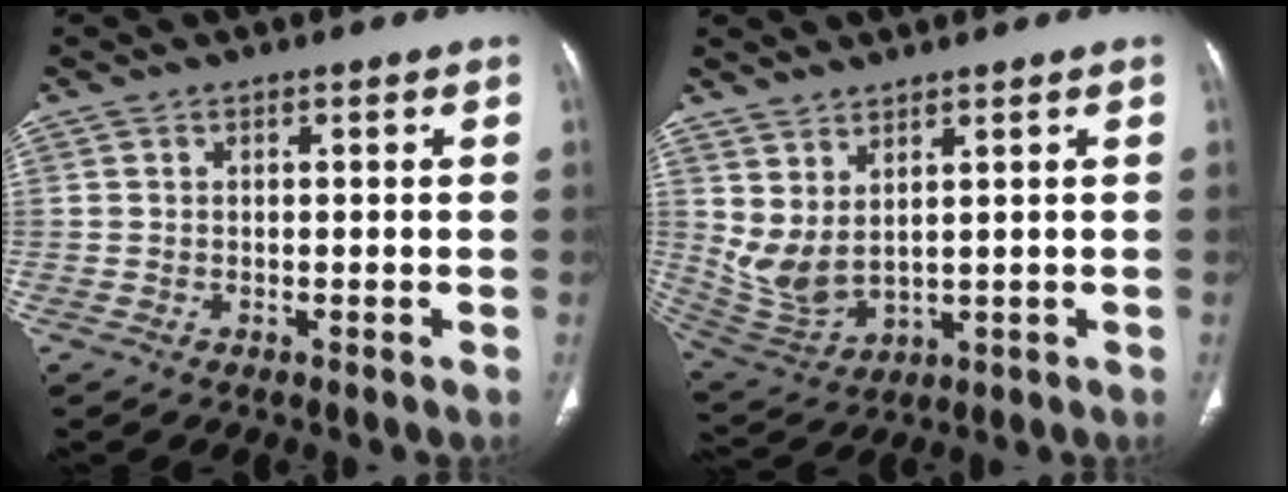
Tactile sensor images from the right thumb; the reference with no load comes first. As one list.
[{"total": 7.8, "force": [3.2, 3.4, 6.3], "torque": [-0.129, -0.027, 0.081]}]